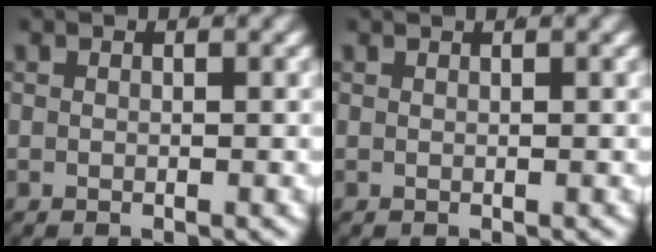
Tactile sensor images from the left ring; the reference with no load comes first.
{"total": 0.6, "force": [0.5, -0.4, 0.2], "torque": [0.004, 0.003, 0.008]}